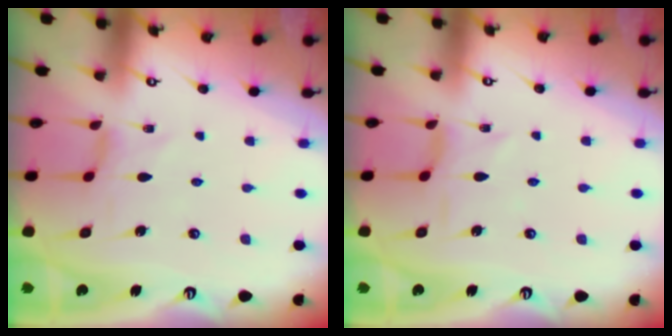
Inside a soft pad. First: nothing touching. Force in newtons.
{"total": 1.9, "press": 1.8, "slide": 0.5}